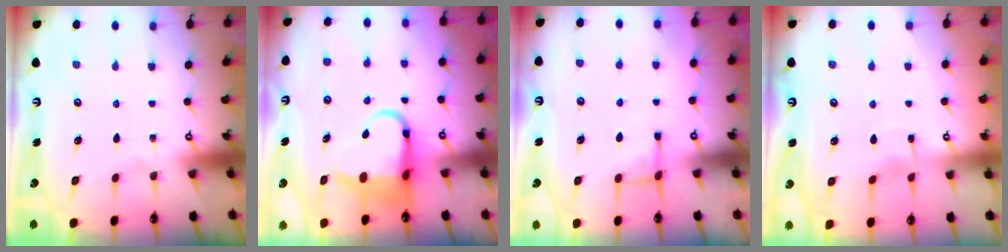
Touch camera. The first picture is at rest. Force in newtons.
{"total": 7.6, "press": 7.5, "slide": 1.3}
{"total": 4.3, "press": 4.2, "slide": 0.7}
{"total": 1.8, "press": 1.7, "slide": 0.3}